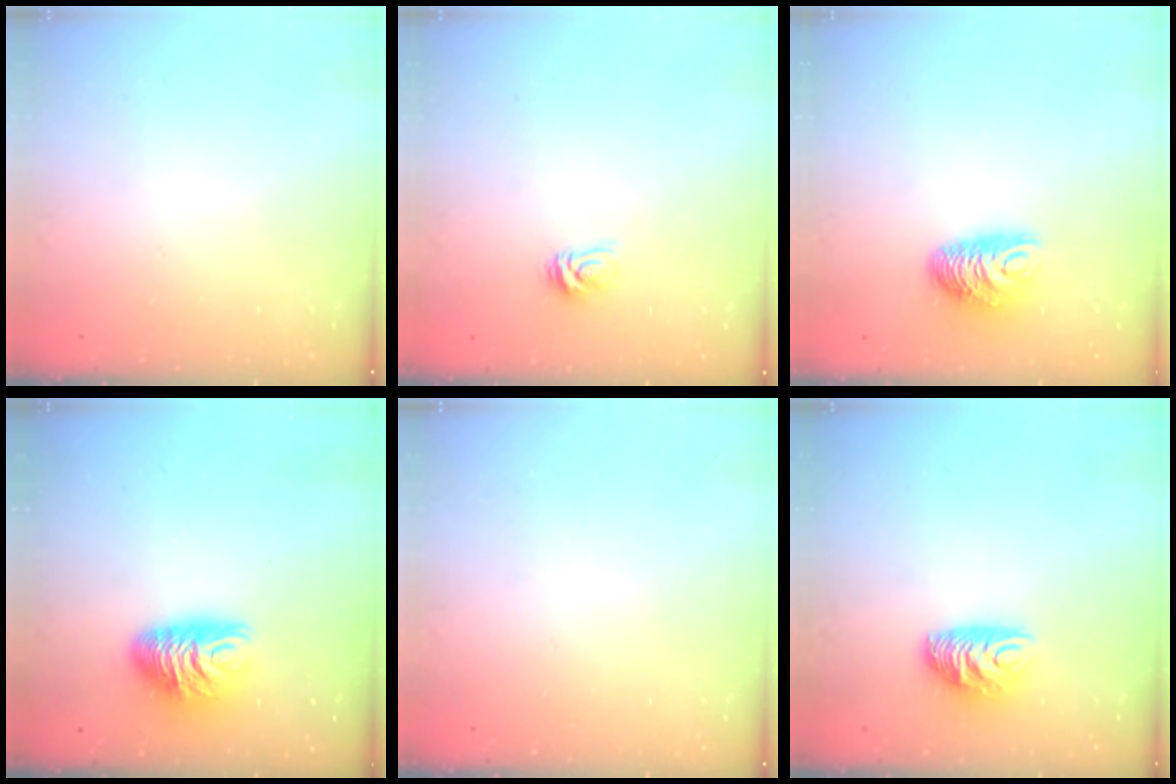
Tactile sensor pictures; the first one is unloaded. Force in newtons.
{"total": 3.6, "press": 3.6, "slide": 0.4}
{"total": 9.0, "press": 9.0, "slide": 0.3}
{"total": 11.0, "press": 10.9, "slide": 0.8}
{"total": 0.0}
{"total": 9.0, "press": 9.0, "slide": 0.6}